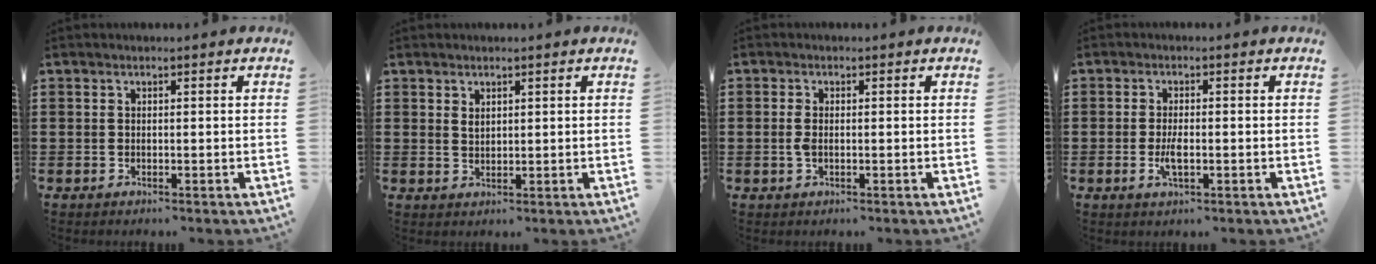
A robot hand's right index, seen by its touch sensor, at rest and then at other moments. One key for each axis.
{"total": 1.3, "fx": 1.0, "fy": 0.7, "fz": 0.6, "tx": -0.013, "ty": 0.003, "tz": 0.018}
{"total": 1.7, "fx": -0.2, "fy": 0.6, "fz": 1.6, "tx": -0.046, "ty": -0.008, "tz": -0.007}
{"total": 3.1, "fx": -0.7, "fy": 0.9, "fz": 2.9, "tx": -0.059, "ty": -0.005, "tz": -0.013}